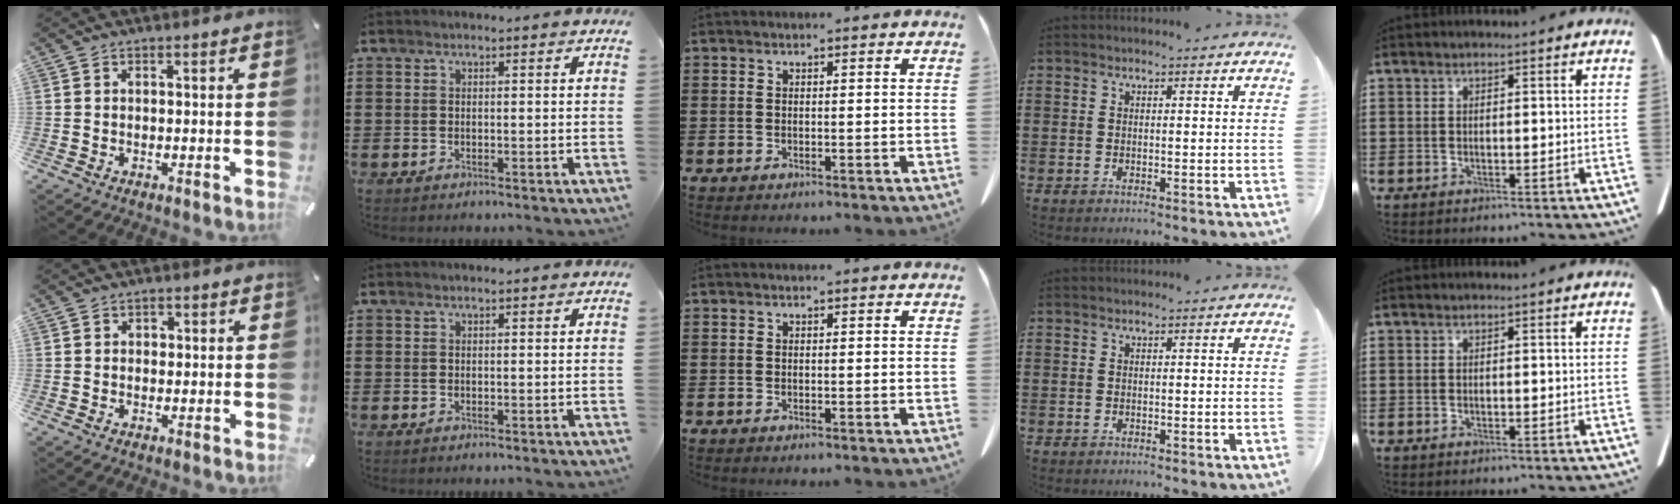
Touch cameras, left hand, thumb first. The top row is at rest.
{"thumb": {"total": 1.4, "force": [0.0, 1.3, 0.5], "torque": [-0.005, 0.003, -0.003]}}